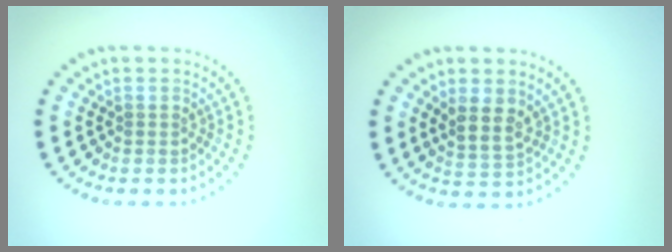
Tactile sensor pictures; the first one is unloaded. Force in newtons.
{"total": 2.6, "press": 2.3, "slide": 1.2}